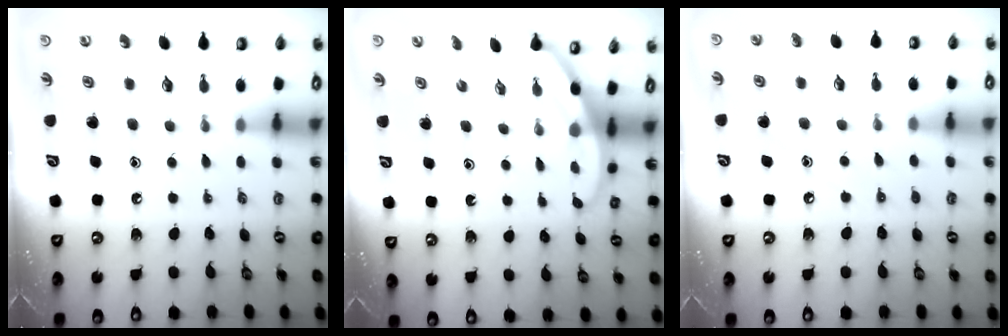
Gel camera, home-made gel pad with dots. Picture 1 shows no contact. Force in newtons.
{"total": 5.0, "press": 4.9, "slide": 0.3}
{"total": 5.2, "press": 5.1, "slide": 0.5}